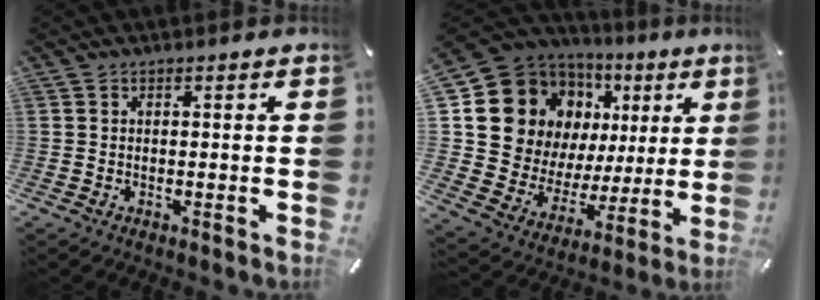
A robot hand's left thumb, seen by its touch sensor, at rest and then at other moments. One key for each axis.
{"total": 16.5, "fx": 7.1, "fy": 13.1, "fz": 7.2, "tx": -0.142, "ty": -0.056, "tz": 0.141}